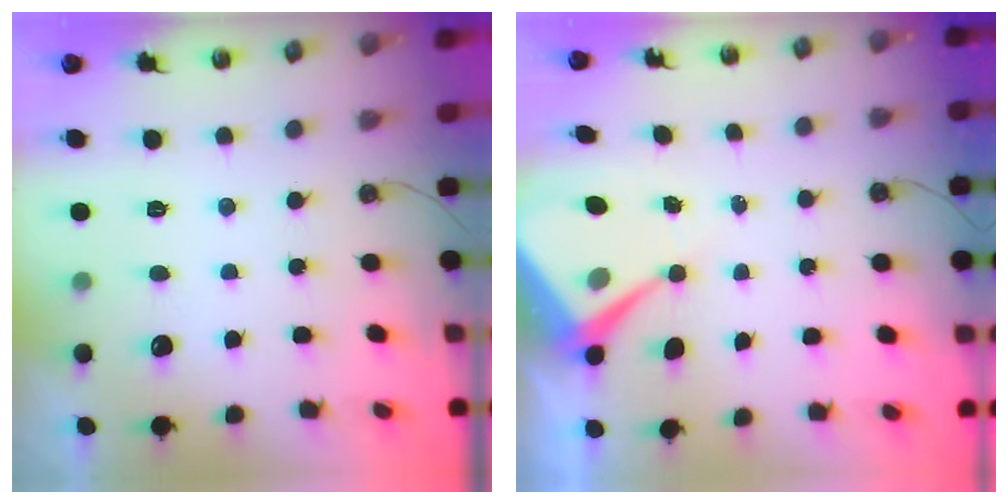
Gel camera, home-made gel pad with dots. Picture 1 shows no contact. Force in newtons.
{"total": 6.9, "press": 6.9, "slide": 0.7}